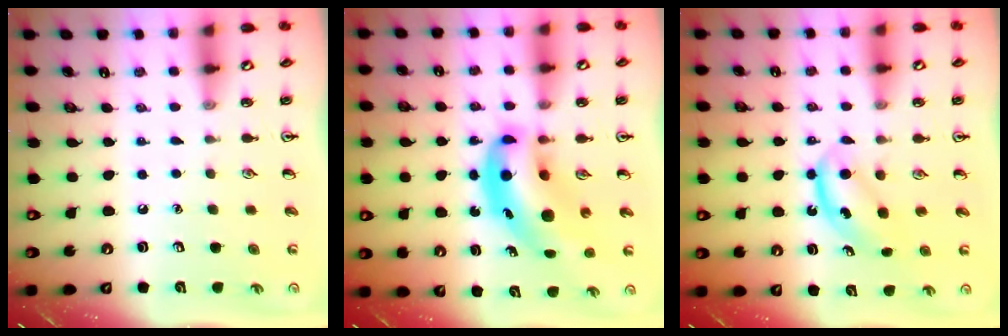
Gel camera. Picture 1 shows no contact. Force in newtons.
{"total": 12.8, "press": 12.3, "slide": 3.8}
{"total": 5.4, "press": 5.4, "slide": 0.8}